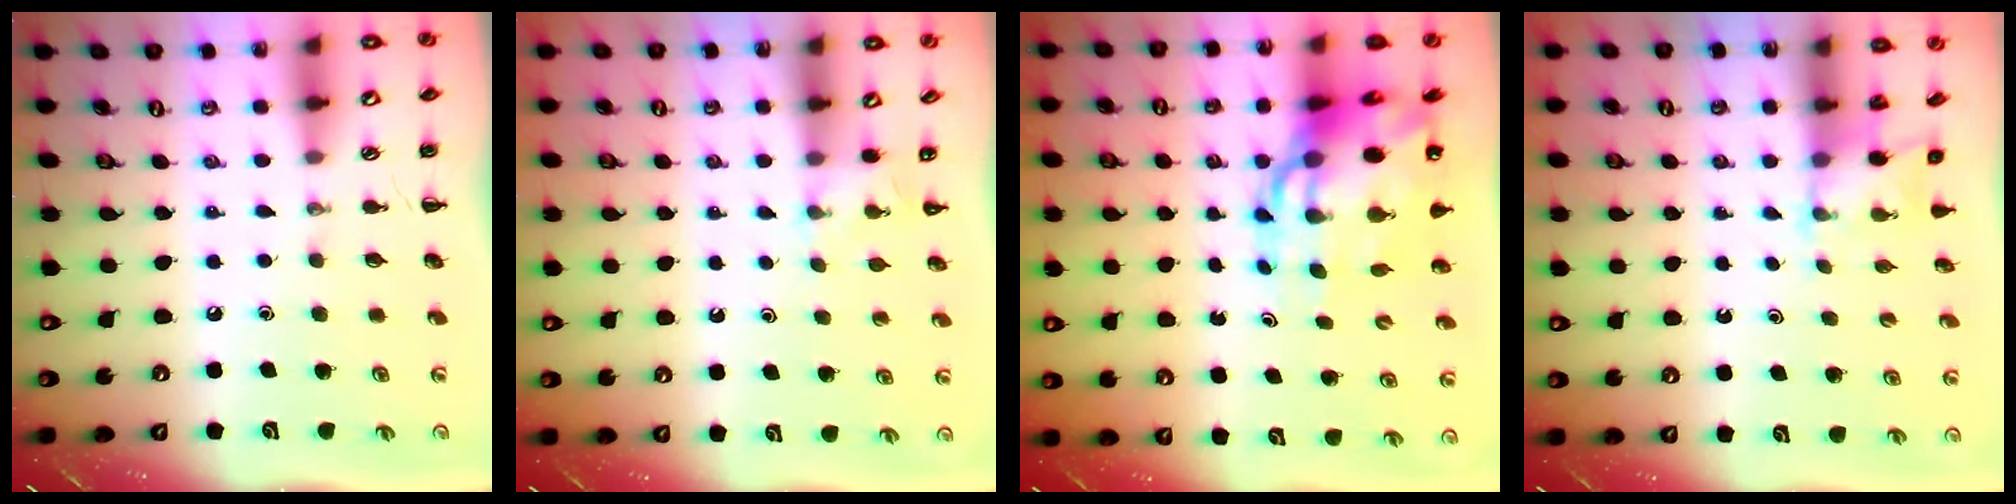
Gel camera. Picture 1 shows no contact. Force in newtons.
{"total": 3.0, "press": 2.8, "slide": 1.1}
{"total": 14.4, "press": 13.9, "slide": 4.0}
{"total": 2.3, "press": 2.2, "slide": 0.7}